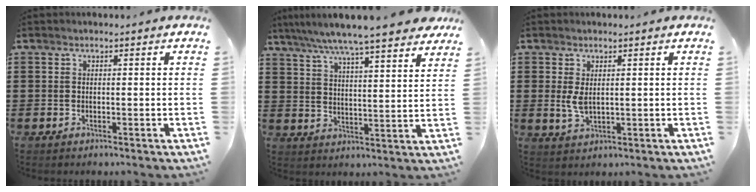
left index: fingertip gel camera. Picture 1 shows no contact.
{"total": 7.1, "force": [6.3, -0.3, 3.2], "torque": [-0.087, -0.034, 0.107]}
{"total": 3.4, "force": [0.5, 1.5, 2.9], "torque": [-0.075, -0.002, 0.004]}